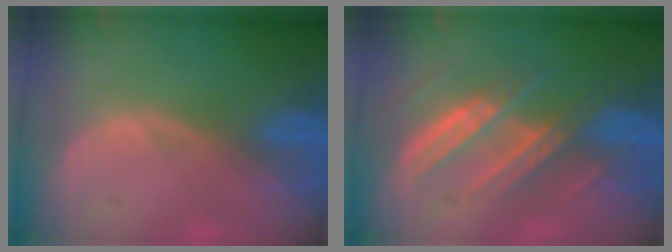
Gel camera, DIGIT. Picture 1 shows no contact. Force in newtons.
{"total": 7.1, "press": 6.9, "slide": 1.8}